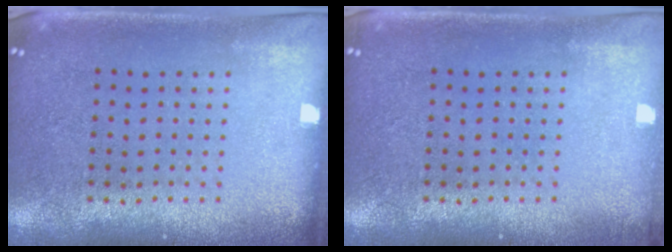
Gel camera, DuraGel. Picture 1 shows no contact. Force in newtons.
{"total": 0.8, "press": 0.7, "slide": 0.4}